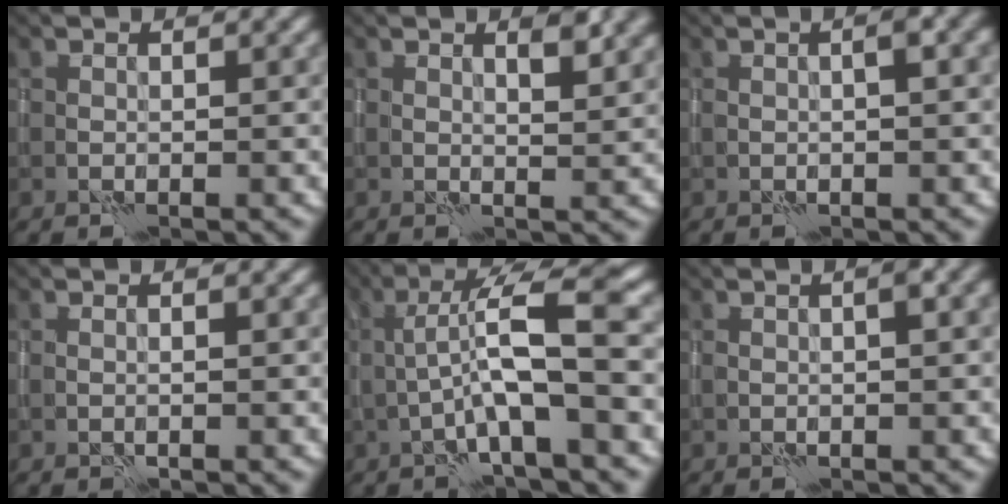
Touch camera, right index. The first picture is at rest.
{"total": 2.6, "force": [1.4, 0.8, 2.1], "torque": [-0.028, 0.000, 0.020]}
{"total": 2.5, "force": [0.4, 0.6, 2.4], "torque": [-0.033, 0.007, 0.005]}
{"total": 0.5, "force": [-0.1, 0.1, 0.5], "torque": [-0.007, 0.001, -0.003]}
{"total": 6.9, "force": [-1.3, 1.0, 6.7], "torque": [-0.116, 0.021, -0.022]}
{"total": 1.9, "force": [0.3, 0.4, 1.9], "torque": [-0.027, 0.005, 0.004]}